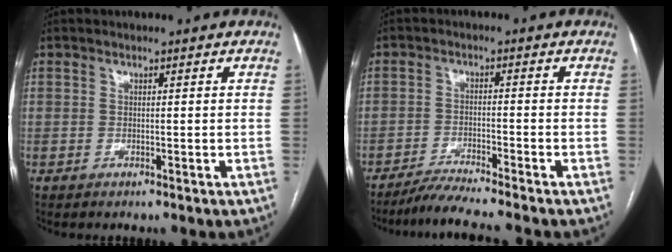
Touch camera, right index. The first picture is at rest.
{"total": 6.2, "force": [-5.6, -1.3, 2.4], "torque": [-0.037, -0.022, -0.099]}